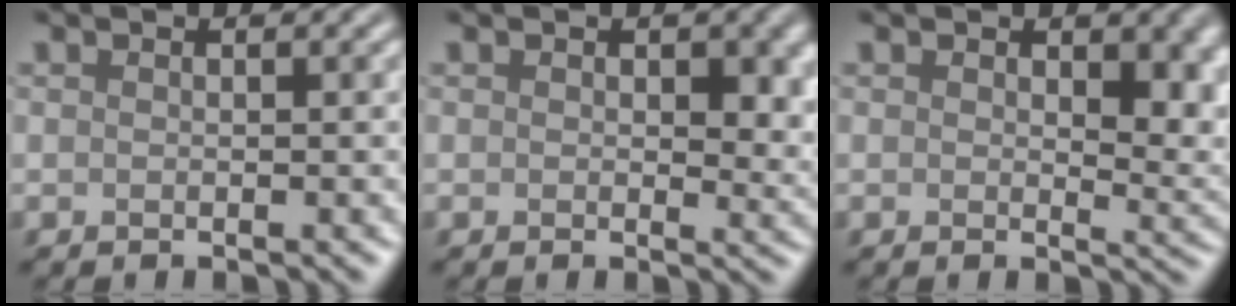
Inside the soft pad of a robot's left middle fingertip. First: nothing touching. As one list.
[{"total": 3.4, "force": [0.7, 2.0, 2.7], "torque": [-0.031, -0.006, 0.009]}, {"total": 4.5, "force": [1.2, 2.6, 3.5], "torque": [-0.037, -0.009, 0.021]}]